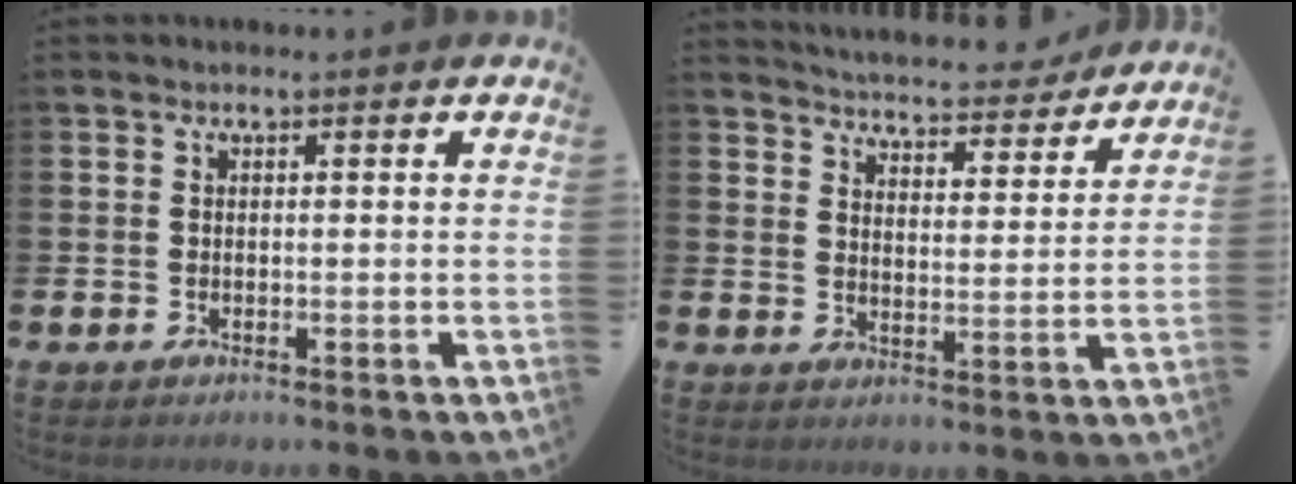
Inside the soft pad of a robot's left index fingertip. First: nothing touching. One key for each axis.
{"total": 5.0, "fx": 5.0, "fy": 0.7, "fz": 0.3, "tx": -0.024, "ty": -0.041, "tz": 0.083}